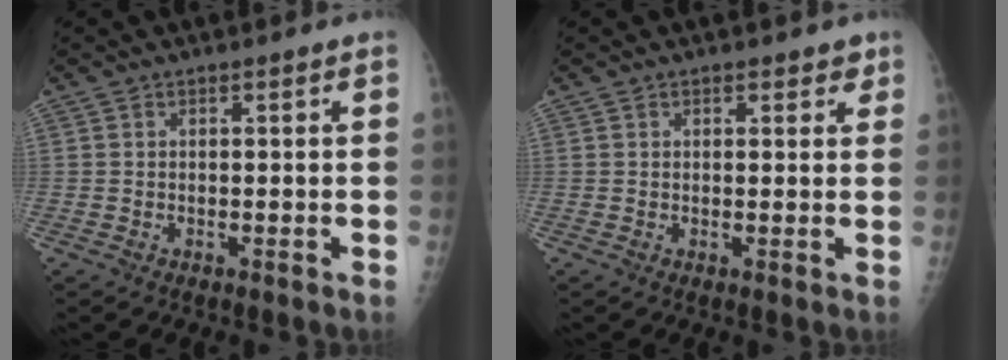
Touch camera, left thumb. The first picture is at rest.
{"total": 2.1, "force": [1.4, 1.3, 0.8], "torque": [0.011, -0.005, 0.013]}